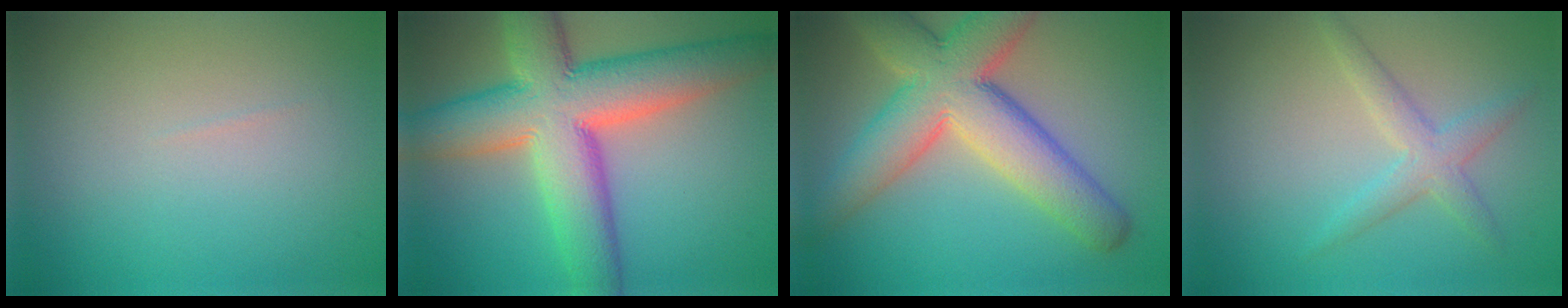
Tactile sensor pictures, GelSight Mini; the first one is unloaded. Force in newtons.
{"total": 12.2, "press": 12.2, "slide": 0.7}
{"total": 10.1, "press": 10.1, "slide": 0.3}
{"total": 2.5, "press": 2.5, "slide": 0.2}